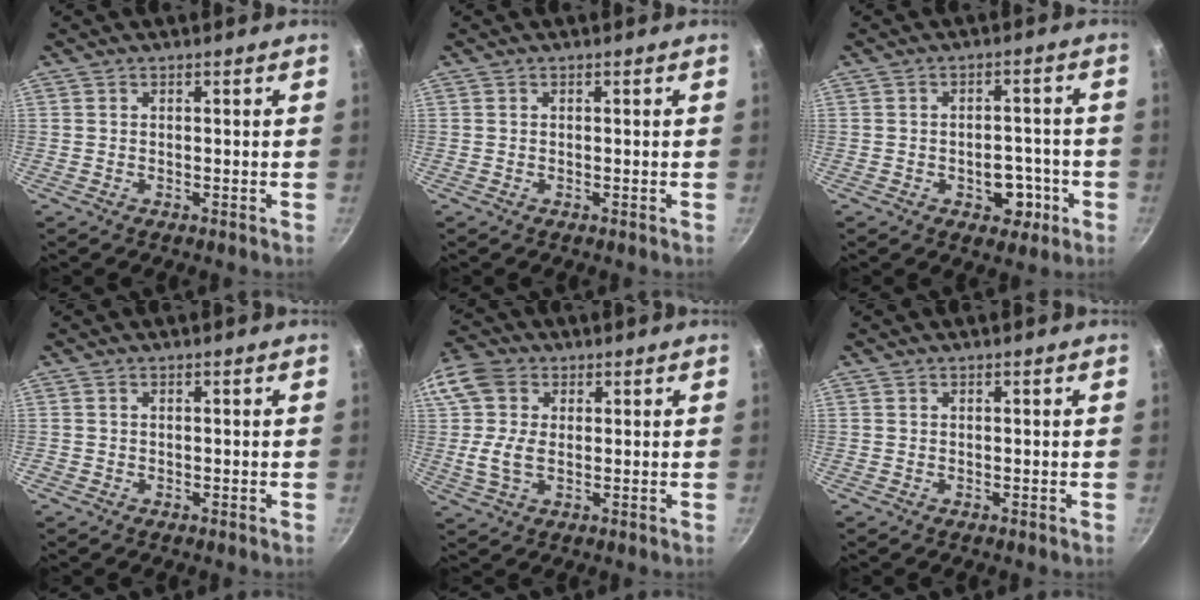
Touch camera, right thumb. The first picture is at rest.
{"total": 0.0}
{"total": 6.6, "force": [-2.5, 4.5, 4.1], "torque": [-0.024, 0.019, -0.026]}
{"total": 0.0}
{"total": 14.0, "force": [2.2, 10.1, 9.4], "torque": [-0.197, 0.014, 0.028]}
{"total": 0.0}